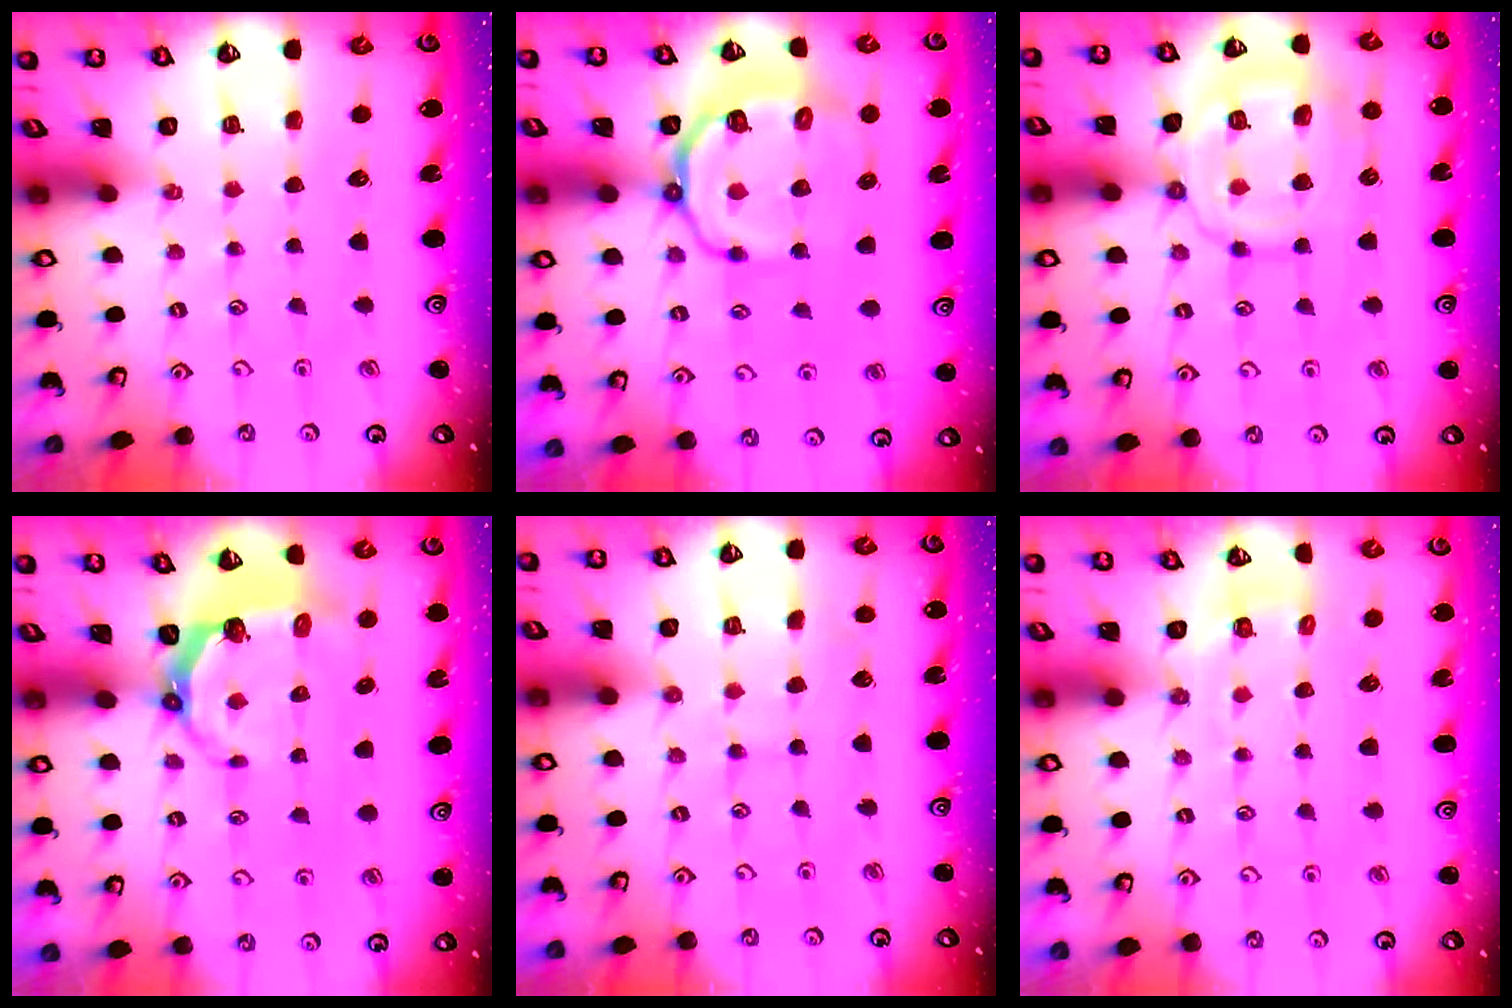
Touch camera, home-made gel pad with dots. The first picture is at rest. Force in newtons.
{"total": 12.1, "press": 11.7, "slide": 3.2}
{"total": 13.4, "press": 13.3, "slide": 1.1}
{"total": 5.2, "press": 3.8, "slide": 3.5}
{"total": 6.1, "press": 6.1, "slide": 0.4}
{"total": 4.0, "press": 3.6, "slide": 1.7}